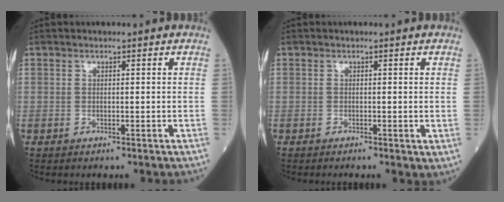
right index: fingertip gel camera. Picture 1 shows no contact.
{"total": 0.8, "force": [-0.2, 0.2, 0.7], "torque": [-0.010, -0.002, -0.006]}